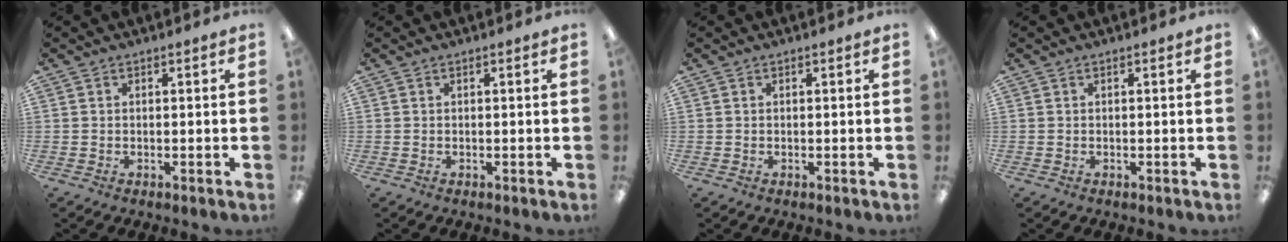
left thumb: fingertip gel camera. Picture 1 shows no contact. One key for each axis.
{"total": 0.0}
{"total": 0.0}
{"total": 0.0}